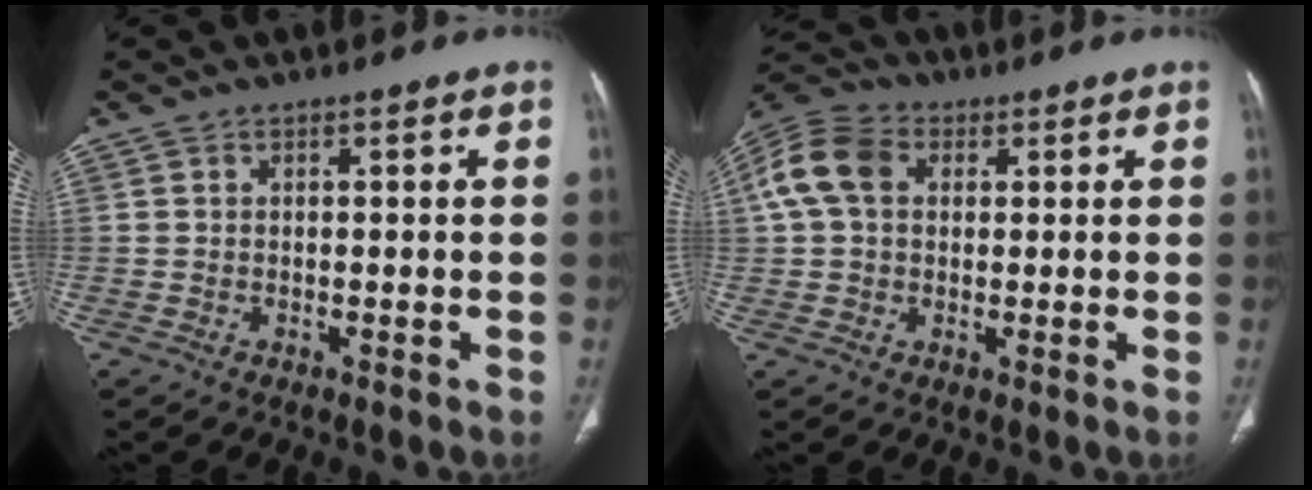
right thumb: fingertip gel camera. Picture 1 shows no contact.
{"total": 10.8, "force": [2.5, 7.9, 7.0], "torque": [-0.141, 0.026, 0.041]}